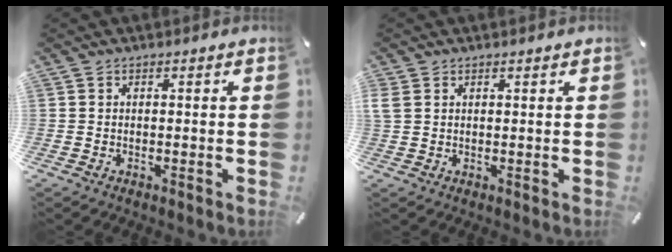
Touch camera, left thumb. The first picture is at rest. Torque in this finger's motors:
{"motor_torque": [1.31, 1.35, 0.71, -0.82, 0.43]}